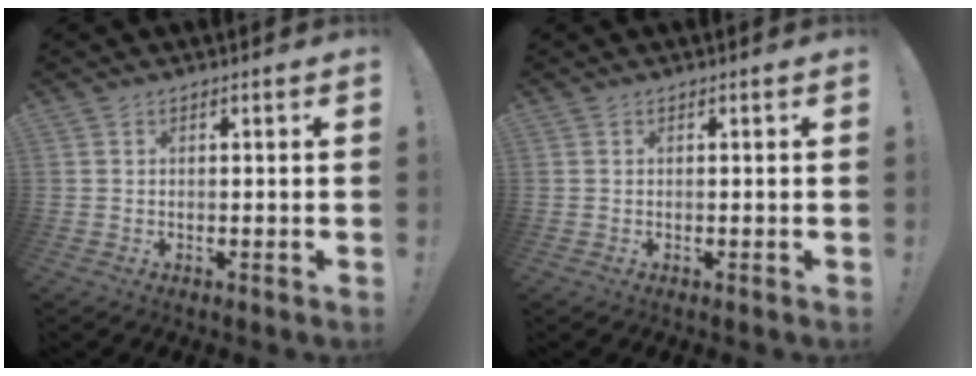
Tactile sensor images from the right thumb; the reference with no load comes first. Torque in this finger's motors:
{"motor_torque": [0.00, 0.00, 0.01, 0.07, 0.06]}